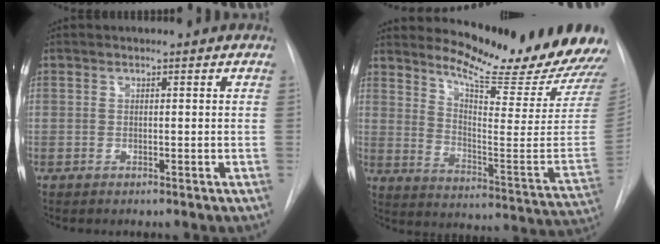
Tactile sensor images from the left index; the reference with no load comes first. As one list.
[{"total": 20.6, "force": [19.1, 1.2, 7.6], "torque": [-0.123, -0.119, 0.249]}]